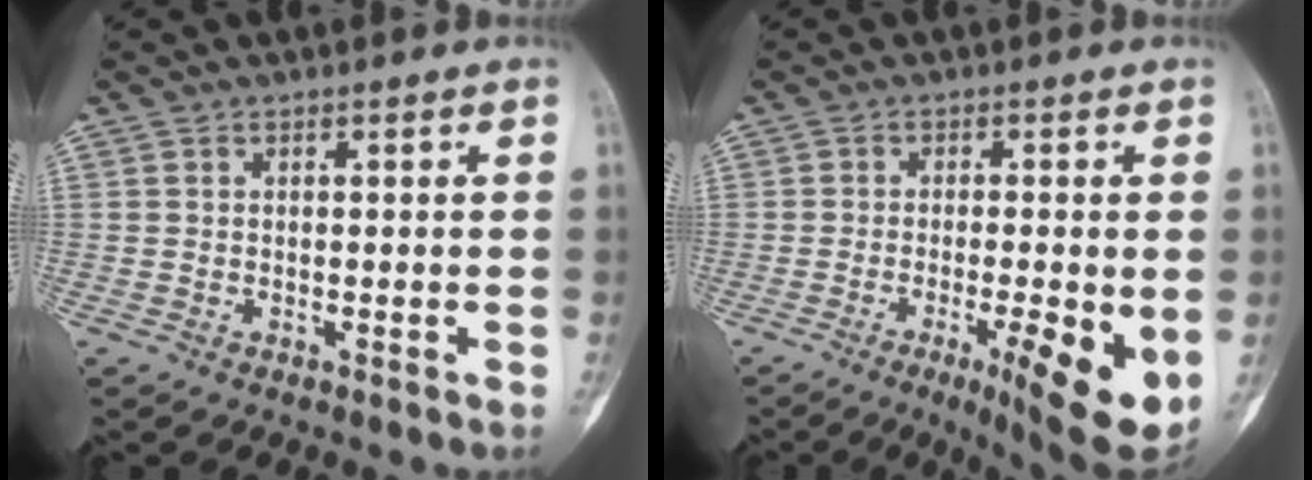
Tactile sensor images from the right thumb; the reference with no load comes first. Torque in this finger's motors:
{"motor_torque": [-0.54, 0.71, 0.02, -0.10, 0.10]}